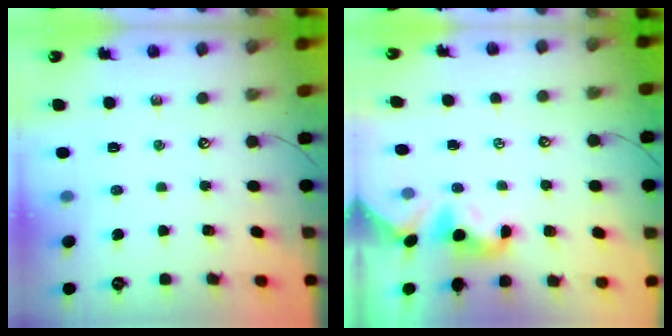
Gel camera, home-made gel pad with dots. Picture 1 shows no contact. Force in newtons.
{"total": 2.0, "press": 2.0, "slide": 0.4}